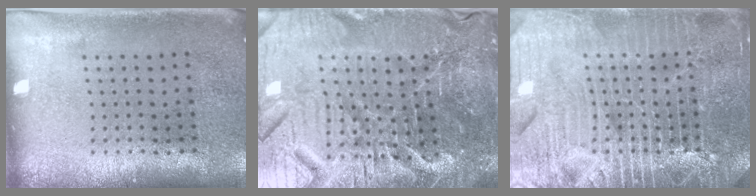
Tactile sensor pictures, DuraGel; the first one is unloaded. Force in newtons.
{"total": 7.2, "press": 6.5, "slide": 3.2}
{"total": 7.0, "press": 7.0, "slide": 0.8}